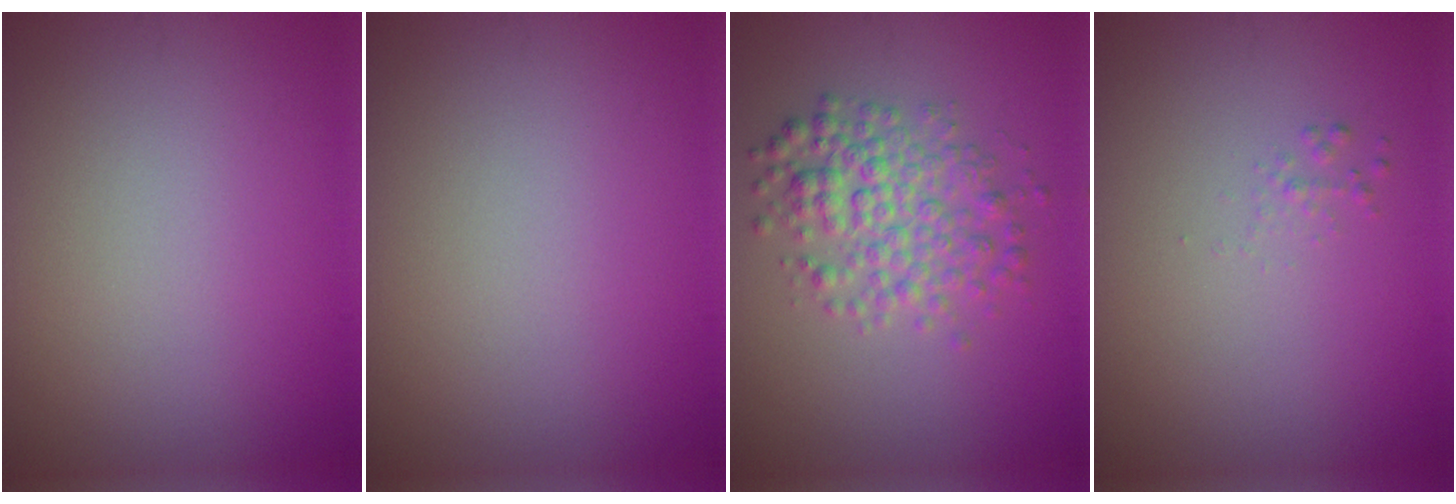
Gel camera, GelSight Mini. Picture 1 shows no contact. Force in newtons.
{"total": 0.0}
{"total": 4.5, "press": 4.5, "slide": 0.1}
{"total": 0.6, "press": 0.6, "slide": 0.0}